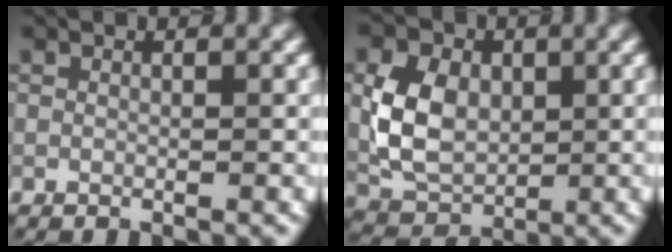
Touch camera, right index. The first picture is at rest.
{"total": 6.0, "force": [0.5, 4.4, 4.0], "torque": [-0.078, -0.001, 0.007]}